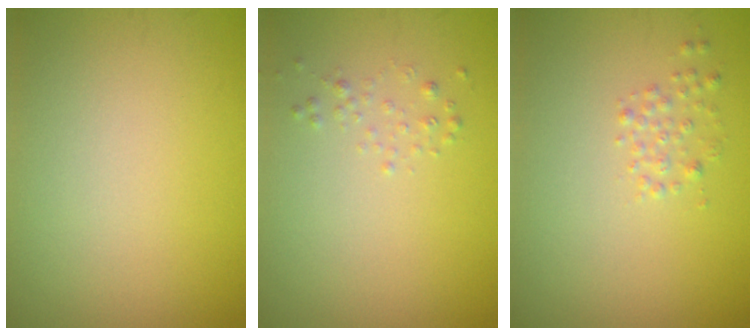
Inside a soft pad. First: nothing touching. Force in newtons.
{"total": 0.7, "press": 0.7, "slide": 0.0}
{"total": 1.1, "press": 1.1, "slide": 0.0}